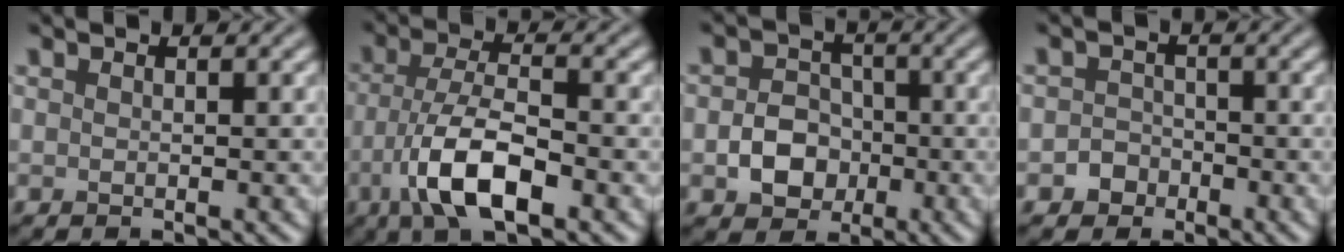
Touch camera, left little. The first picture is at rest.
{"total": 7.0, "force": [-2.9, 2.4, 5.9], "torque": [-0.114, 0.000, -0.059]}
{"total": 3.9, "force": [-1.2, 3.2, 1.9], "torque": [-0.022, 0.002, -0.021]}
{"total": 1.8, "force": [-1.0, 1.5, 0.3], "torque": [0.006, 0.005, -0.022]}